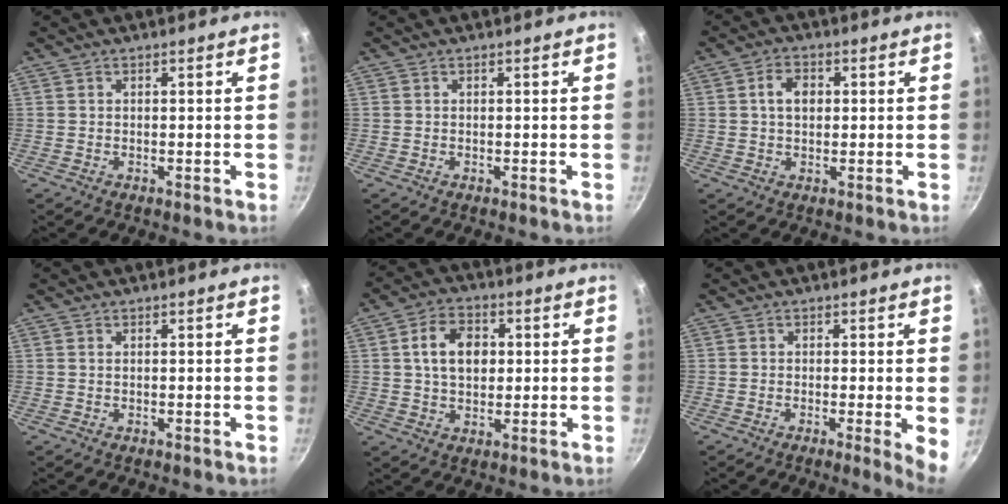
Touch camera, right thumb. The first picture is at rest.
{"total": 0.0}
{"total": 4.6, "force": [0.7, 3.2, 3.1], "torque": [-0.039, 0.008, 0.007]}
{"total": 0.0}
{"total": 9.0, "force": [1.4, 6.5, 6.1], "torque": [-0.087, 0.009, 0.019]}
{"total": 4.6, "force": [-0.6, 0.5, 4.6], "torque": [-0.054, -0.009, -0.009]}